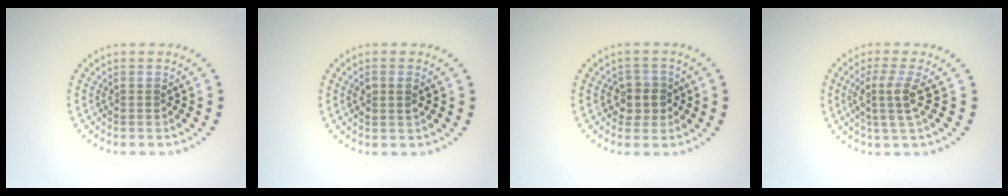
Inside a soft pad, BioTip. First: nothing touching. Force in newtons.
{"total": 1.4, "press": 1.4, "slide": 0.5}
{"total": 2.4, "press": 2.2, "slide": 0.9}
{"total": 2.8, "press": 2.1, "slide": 1.9}